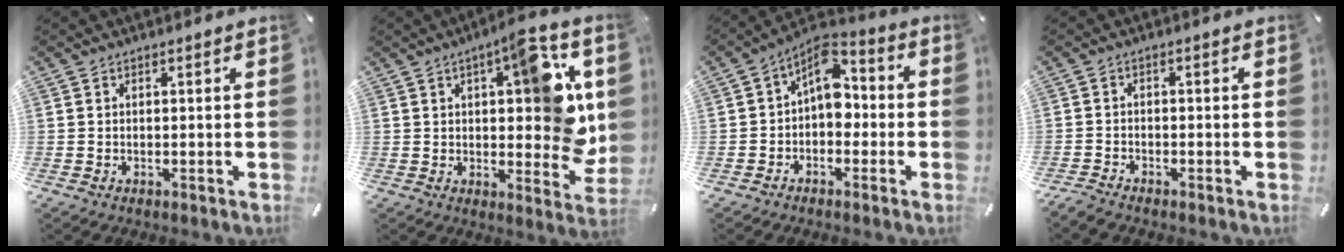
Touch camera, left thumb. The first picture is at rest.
{"total": 17.3, "force": [4.1, 7.2, 15.2], "torque": [-0.172, -0.027, 0.065]}
{"total": 7.9, "force": [0.6, 5.6, 5.5], "torque": [-0.087, -0.009, 0.005]}
{"total": 2.2, "force": [-2.0, 0.4, 0.6], "torque": [-0.019, 0.007, -0.042]}